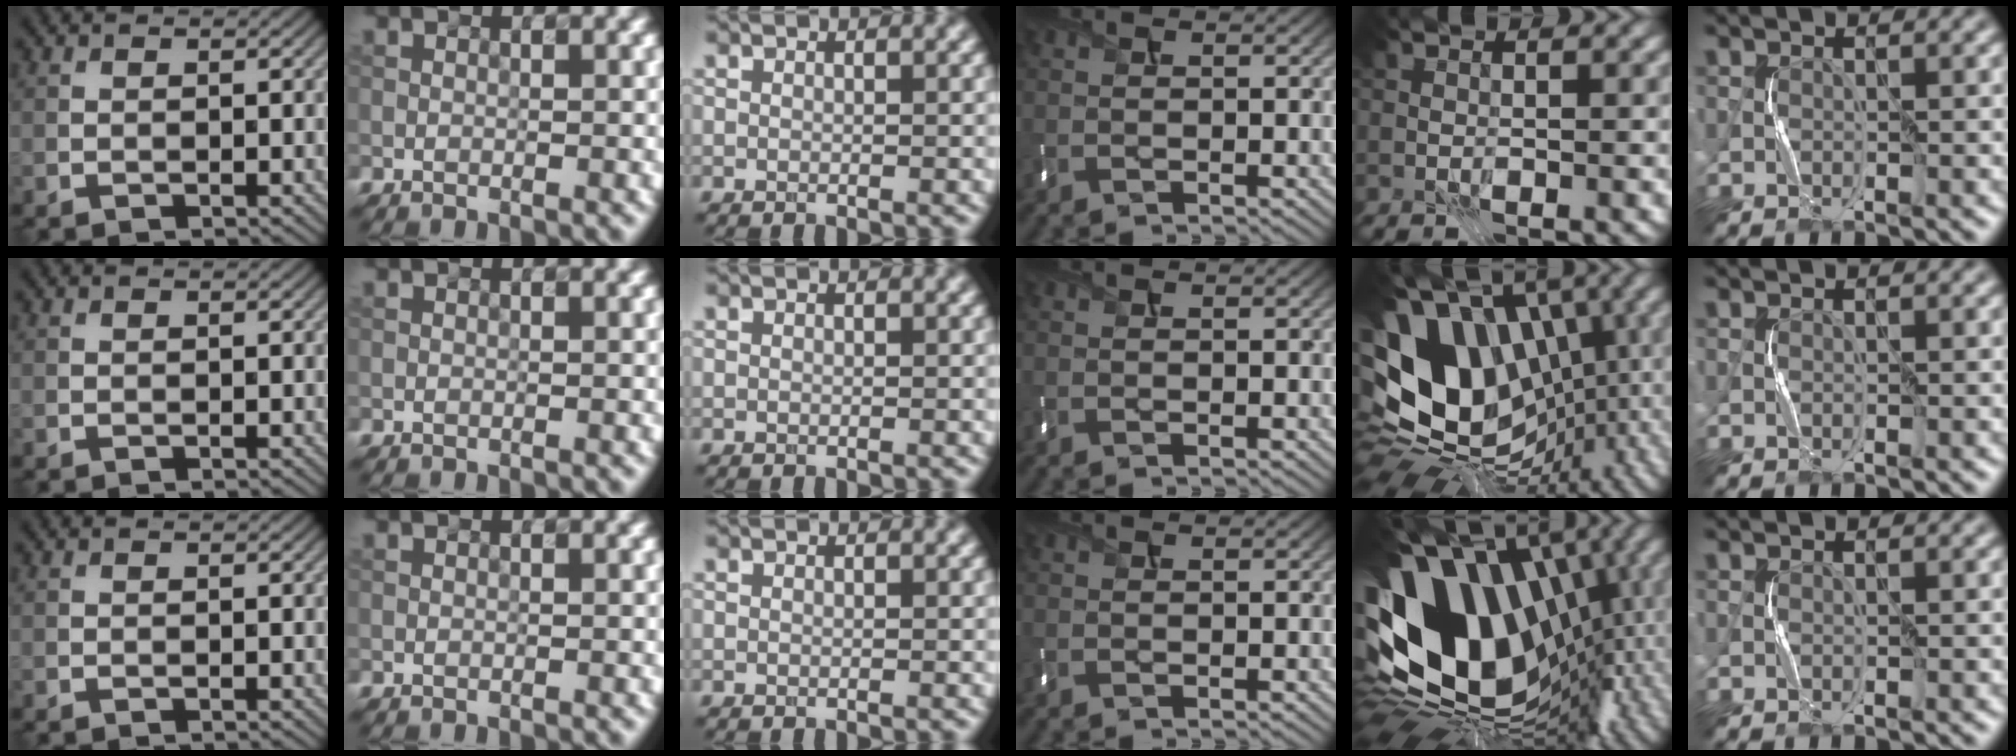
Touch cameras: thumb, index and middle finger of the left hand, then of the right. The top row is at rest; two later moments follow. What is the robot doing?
{"motion": "press", "object": "mouse"}